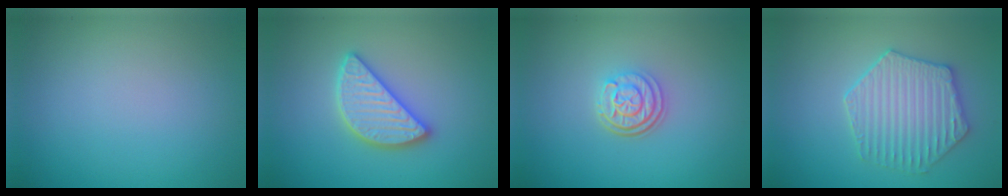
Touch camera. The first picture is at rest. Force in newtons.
{"total": 4.5, "press": 4.5, "slide": 0.3}
{"total": 3.2, "press": 2.5, "slide": 2.0}
{"total": 4.7, "press": 4.2, "slide": 2.1}